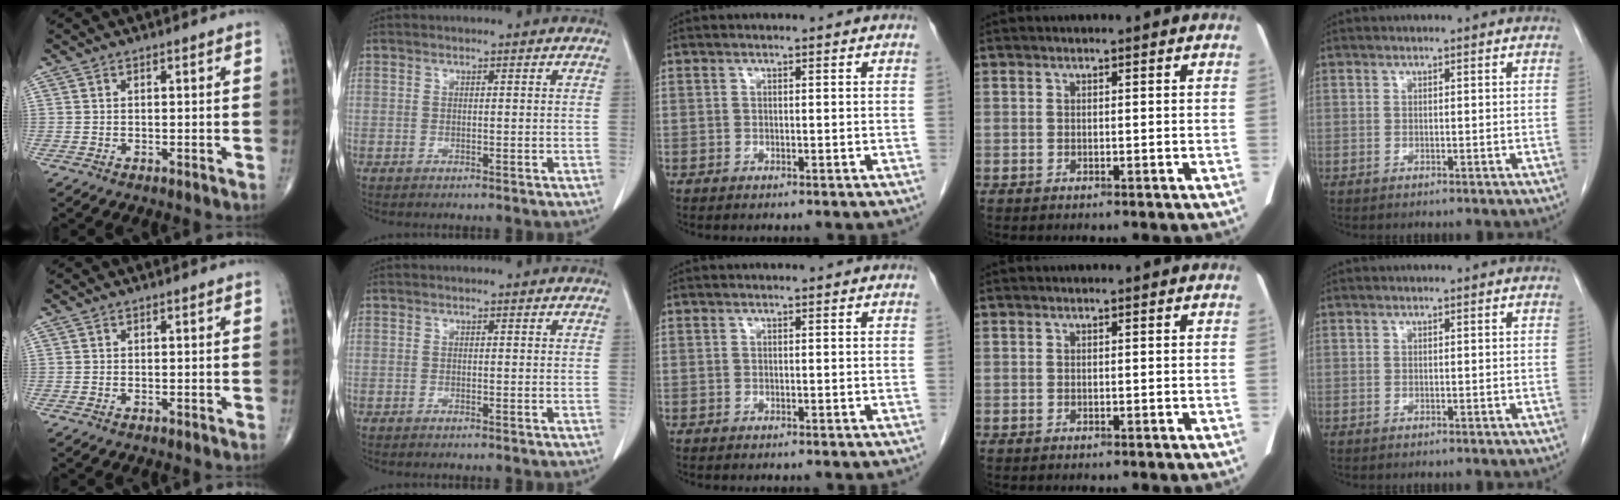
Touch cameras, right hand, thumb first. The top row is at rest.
{}